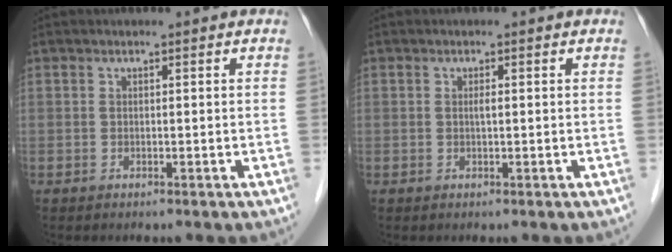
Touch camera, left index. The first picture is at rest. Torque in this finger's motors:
{"motor_torque": [0.18, 0.04, 0.02, 0.02]}